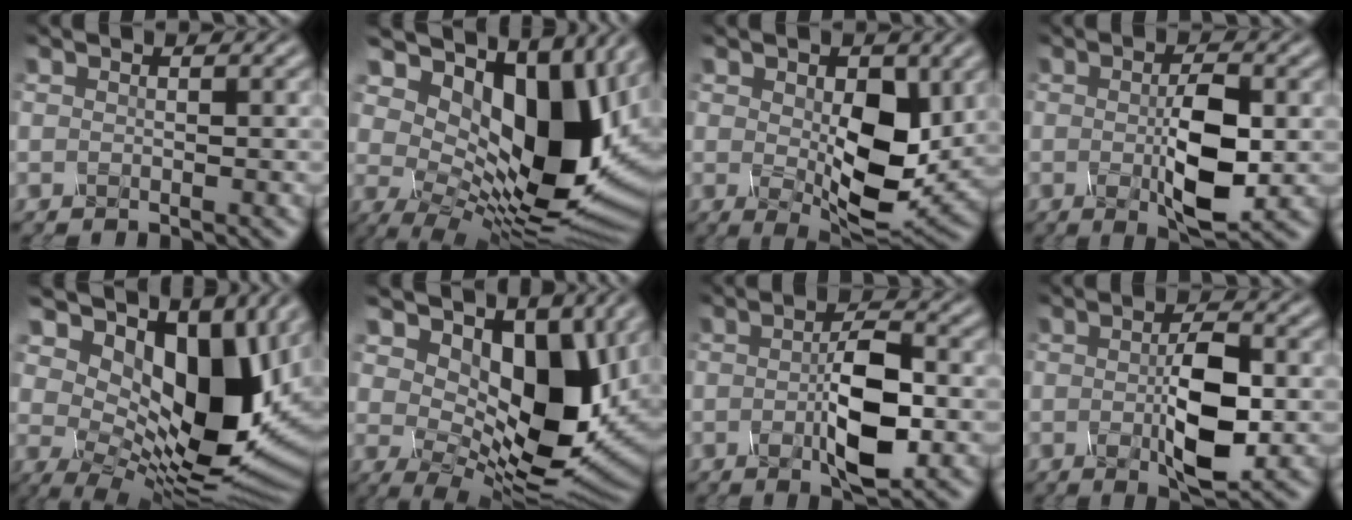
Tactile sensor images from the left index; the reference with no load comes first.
{"total": 16.9, "force": [5.6, 9.2, 12.9], "torque": [-0.189, 0.002, 0.103]}
{"total": 7.9, "force": [0.3, 4.2, 6.7], "torque": [-0.115, -0.010, 0.013]}
{"total": 5.6, "force": [-0.5, 1.7, 5.3], "torque": [-0.103, -0.005, -0.003]}
{"total": 14.9, "force": [5.1, 8.0, 11.5], "torque": [-0.158, -0.006, 0.093]}
{"total": 11.4, "force": [3.3, 6.5, 8.8], "torque": [-0.135, -0.012, 0.058]}
{"total": 5.4, "force": [-1.1, 1.5, 5.1], "torque": [-0.099, 0.001, -0.017]}
{"total": 5.7, "force": [-0.7, 1.7, 5.4], "torque": [-0.103, -0.003, -0.007]}